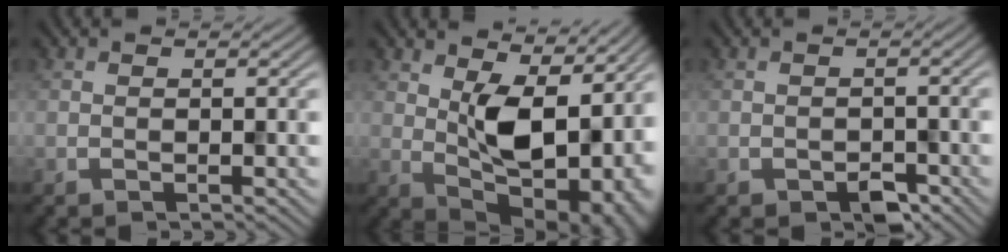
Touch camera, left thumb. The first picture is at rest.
{"total": 12.6, "force": [2.7, 6.8, 10.2], "torque": [-0.152, -0.008, 0.049]}
{"total": 2.6, "force": [-1.6, 1.4, 1.5], "torque": [-0.026, -0.005, -0.024]}